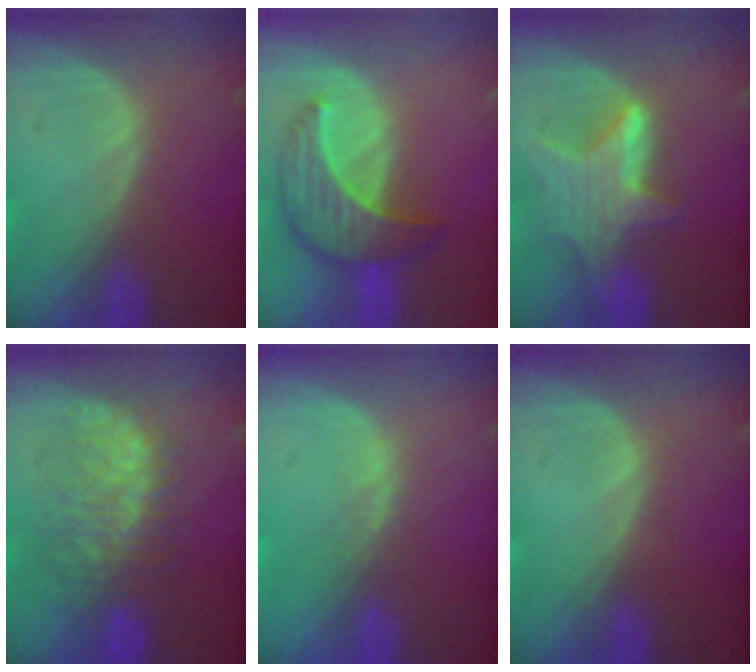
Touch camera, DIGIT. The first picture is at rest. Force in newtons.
{"total": 7.7, "press": 7.7, "slide": 0.4}
{"total": 6.8, "press": 6.6, "slide": 1.5}
{"total": 8.0, "press": 8.0, "slide": 0.2}
{"total": 0.8, "press": 0.8, "slide": 0.3}
{"total": 0.0}